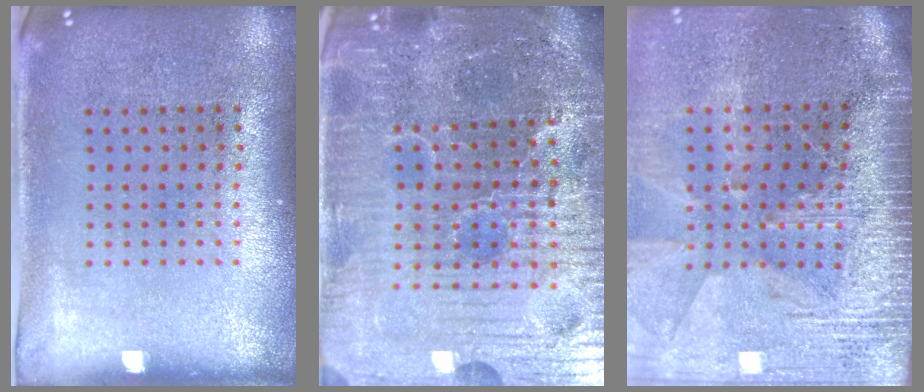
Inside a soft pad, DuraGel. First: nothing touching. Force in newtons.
{"total": 7.1, "press": 6.4, "slide": 3.2}
{"total": 3.8, "press": 3.3, "slide": 1.9}